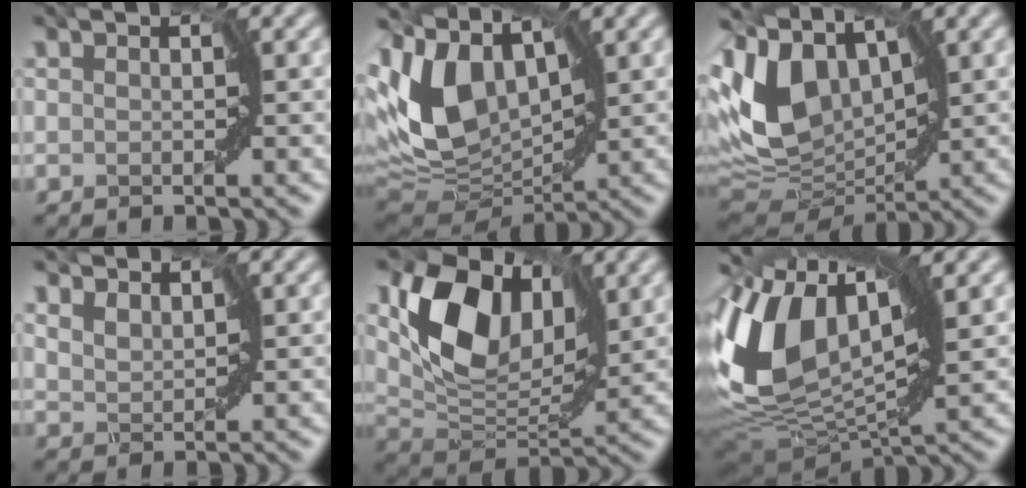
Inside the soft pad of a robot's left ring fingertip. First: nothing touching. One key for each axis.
{"total": 10.3, "fx": 3.4, "fy": 6.2, "fz": 7.5, "tx": -0.173, "ty": 0.006, "tz": 0.057}
{"total": 10.5, "fx": 3.3, "fy": 6.6, "fz": 7.4, "tx": -0.179, "ty": 0.007, "tz": 0.057}
{"total": 2.6, "fx": 2.3, "fy": 1.1, "fz": 0.6, "tx": -0.031, "ty": 0.000, "tz": 0.036}
{"total": 9.2, "fx": 3.2, "fy": 5.9, "fz": 6.3, "tx": -0.127, "ty": -0.006, "tz": 0.060}
{"total": 12.4, "fx": 1.8, "fy": 7.0, "fz": 10.0, "tx": -0.218, "ty": 0.006, "tz": 0.028}